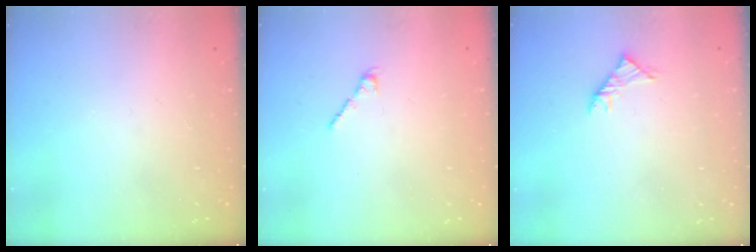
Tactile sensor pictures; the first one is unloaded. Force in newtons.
{"total": 2.5, "press": 2.4, "slide": 0.7}
{"total": 2.9, "press": 2.8, "slide": 0.8}